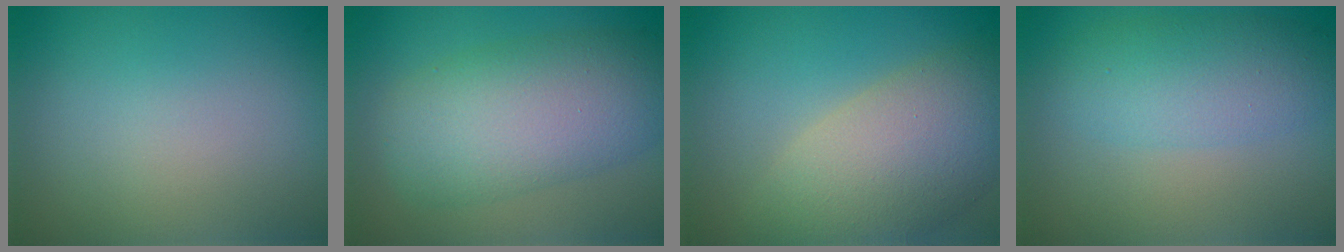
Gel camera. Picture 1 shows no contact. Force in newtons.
{"total": 8.0, "press": 8.0, "slide": 0.2}
{"total": 8.5, "press": 8.5, "slide": 0.7}
{"total": 4.3, "press": 4.3, "slide": 0.0}